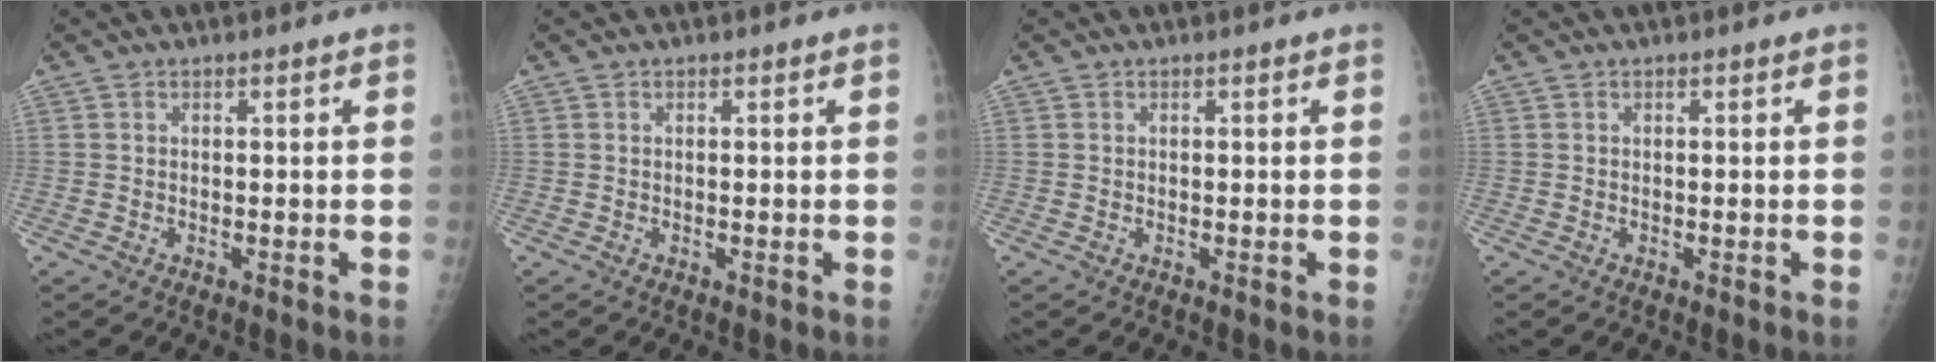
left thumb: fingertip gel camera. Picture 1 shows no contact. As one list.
[{"total": 0.0}, {"total": 0.0}, {"total": 0.0}]